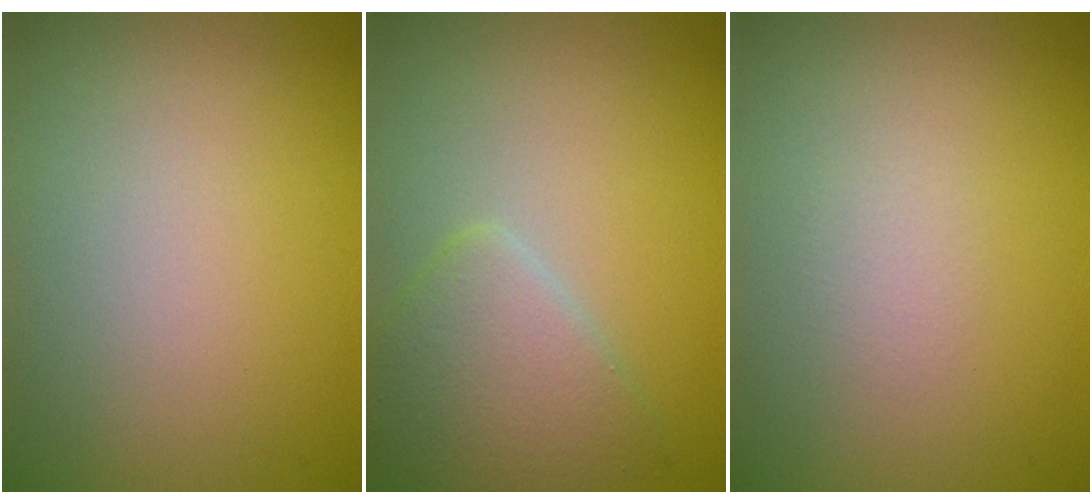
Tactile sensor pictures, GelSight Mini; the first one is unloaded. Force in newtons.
{"total": 3.8, "press": 3.8, "slide": 0.2}
{"total": 0.9, "press": 0.8, "slide": 0.1}